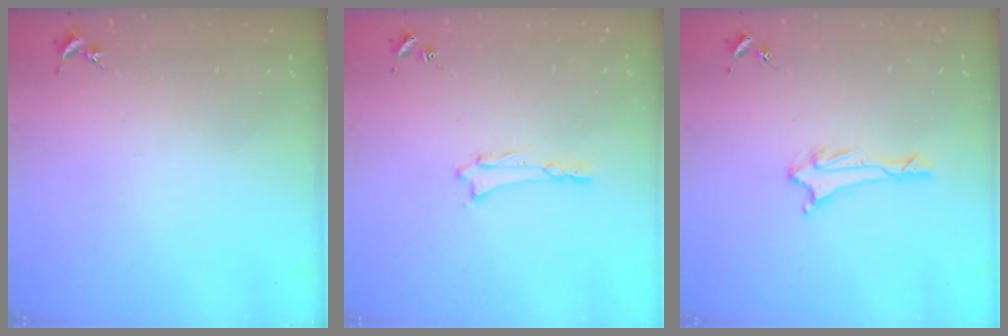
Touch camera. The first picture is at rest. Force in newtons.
{"total": 0.7, "press": 0.7, "slide": 0.1}
{"total": 1.7, "press": 1.6, "slide": 0.6}